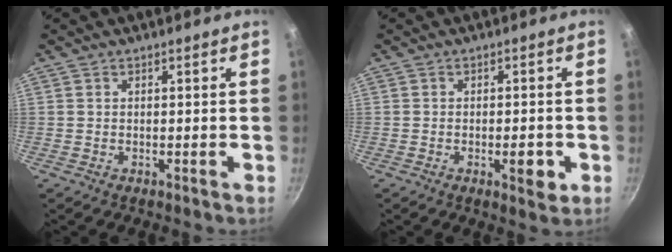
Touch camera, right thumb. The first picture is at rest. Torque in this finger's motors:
{"motor_torque": [1.09, 0.86, 0.78, -0.46, 0.05]}